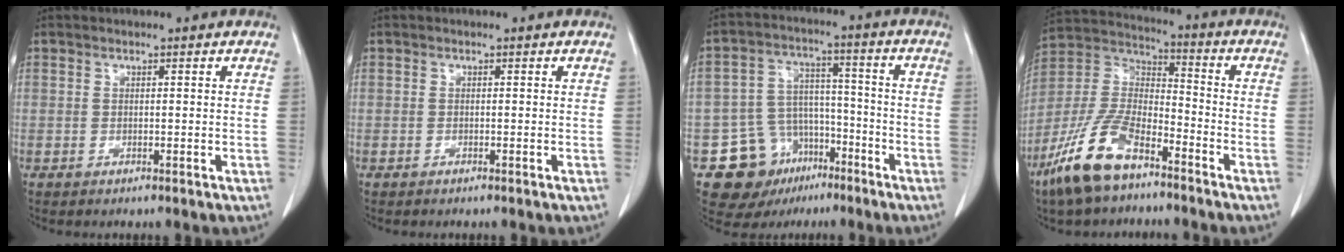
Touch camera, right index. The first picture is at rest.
{"total": 0.0}
{"total": 12.0, "force": [-6.6, 9.1, 4.0], "torque": [-0.066, 0.045, -0.094]}
{"total": 14.1, "force": [-9.4, 5.1, 9.2], "torque": [-0.203, -0.001, -0.182]}